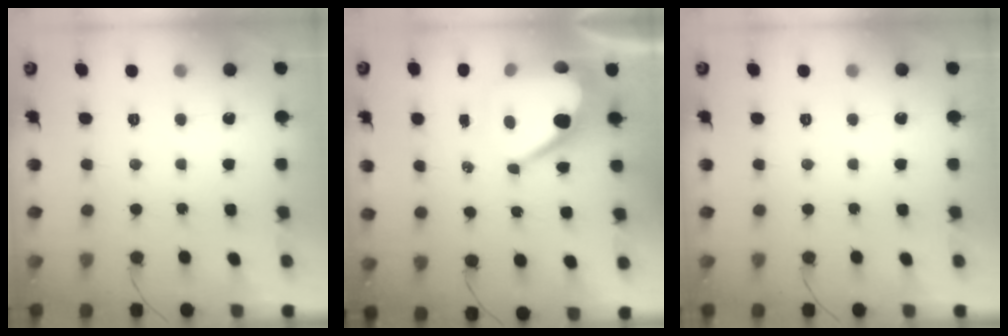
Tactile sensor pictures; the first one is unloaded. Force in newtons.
{"total": 13.7, "press": 13.6, "slide": 1.2}
{"total": 0.0}